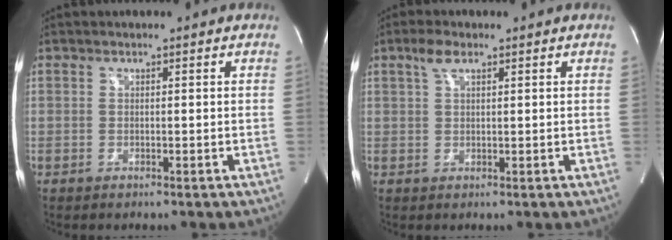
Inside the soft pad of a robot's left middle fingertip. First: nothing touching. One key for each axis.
{"total": 2.8, "fx": 1.7, "fy": 0.9, "fz": 2.1, "tx": -0.048, "ty": 0.013, "tz": 0.036}